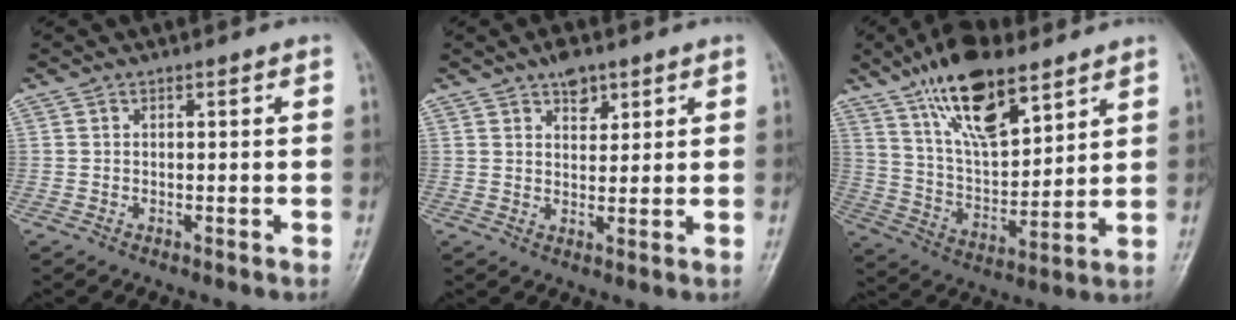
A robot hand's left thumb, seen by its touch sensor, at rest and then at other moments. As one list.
[{"total": 4.3, "force": [2.8, 2.3, 2.3], "torque": [-0.016, -0.015, 0.043]}, {"total": 17.3, "force": [11.0, 6.9, 11.5], "torque": [-0.172, -0.052, 0.206]}]